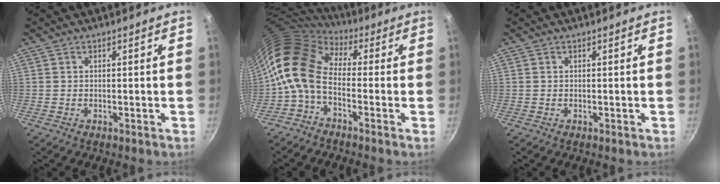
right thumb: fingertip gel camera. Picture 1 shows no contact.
{"total": 11.6, "force": [-0.8, 7.3, 9.0], "torque": [-0.168, 0.021, -0.036]}
{"total": 0.0}